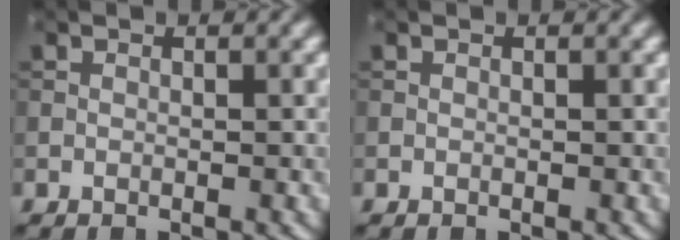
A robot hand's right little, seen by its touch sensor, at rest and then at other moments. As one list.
[{"total": 0.0}]